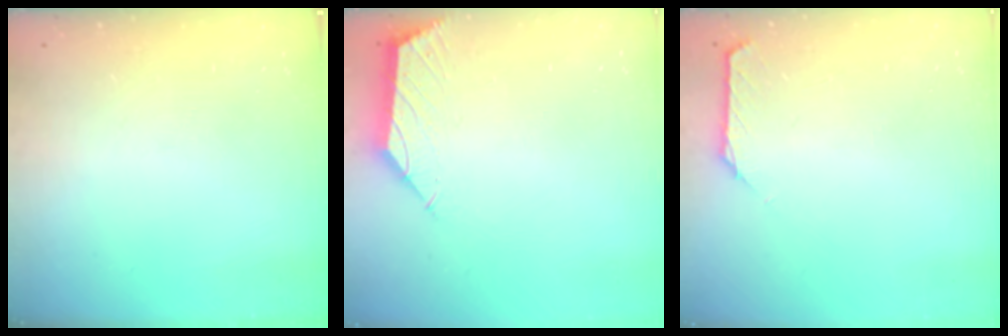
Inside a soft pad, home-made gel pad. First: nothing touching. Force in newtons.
{"total": 2.1, "press": 2.0, "slide": 0.3}
{"total": 1.6, "press": 1.5, "slide": 0.6}